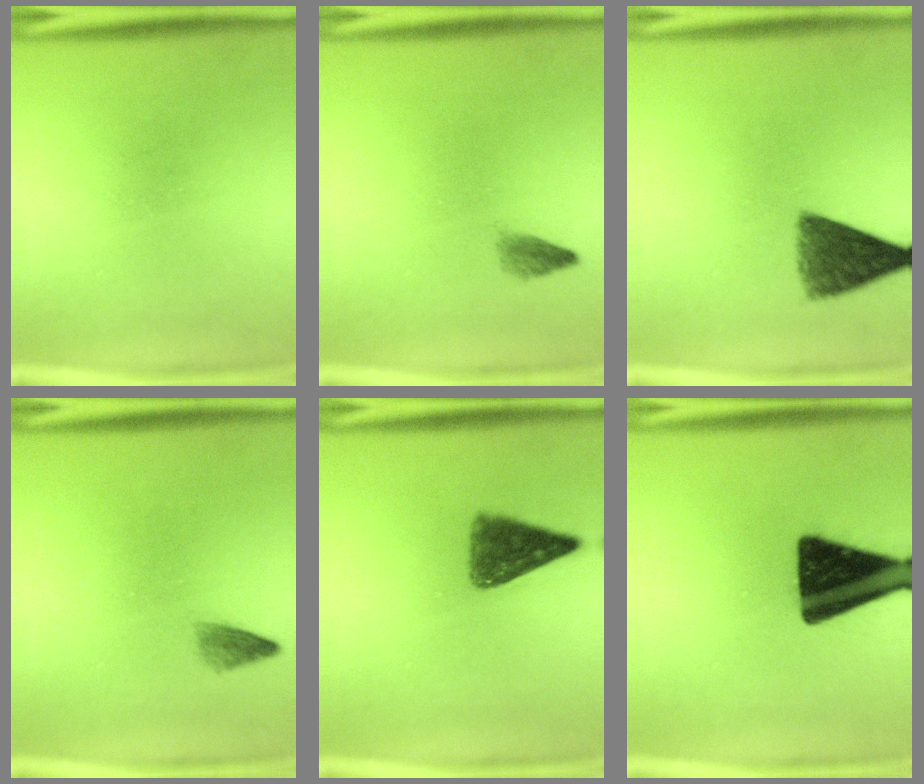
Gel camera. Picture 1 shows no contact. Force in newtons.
{"total": 1.4}
{"total": 7.8}
{"total": 1.6}
{"total": 6.6}
{"total": 18.5}